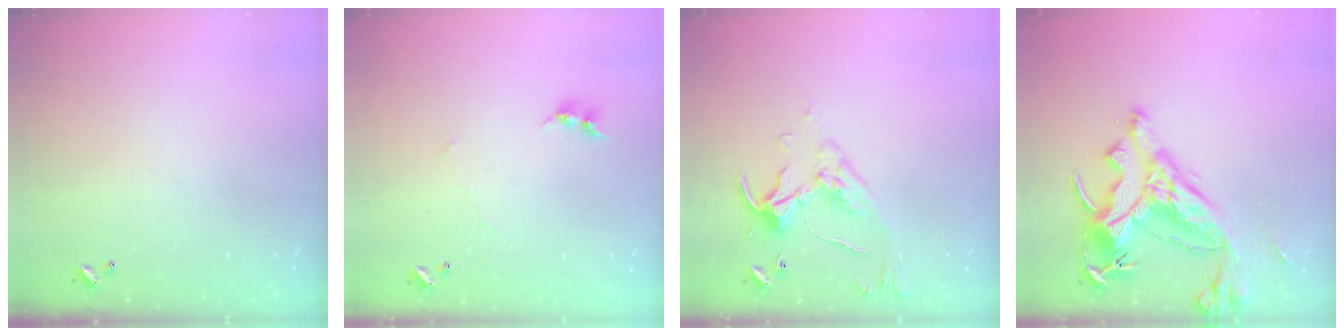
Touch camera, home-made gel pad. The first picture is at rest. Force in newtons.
{"total": 1.0, "press": 0.8, "slide": 0.6}
{"total": 6.2, "press": 6.2, "slide": 0.7}
{"total": 14.9, "press": 14.7, "slide": 2.3}